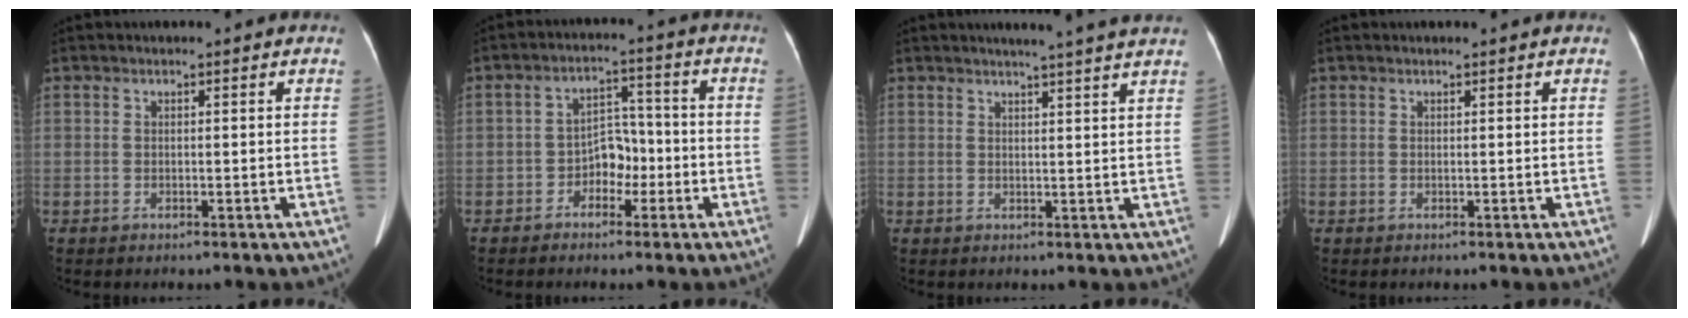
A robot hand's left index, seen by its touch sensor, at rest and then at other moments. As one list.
[{"total": 5.0, "force": [-2.2, 3.2, 3.2], "torque": [-0.053, 0.021, -0.039]}, {"total": 8.1, "force": [7.1, -0.8, 3.9], "torque": [-0.048, 0.009, 0.069]}, {"total": 0.6, "force": [0.5, 0.0, 0.3], "torque": [-0.006, 0.007, 0.006]}]